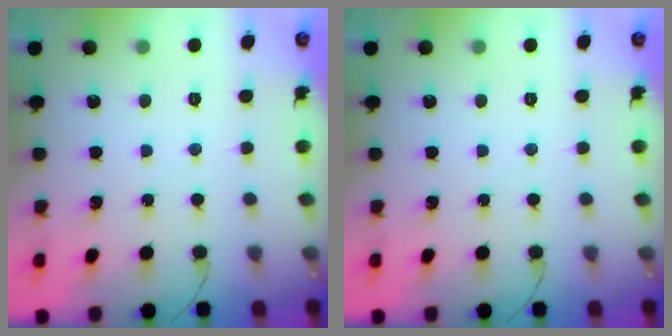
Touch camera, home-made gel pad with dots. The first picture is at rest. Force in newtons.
{"total": 0.0}